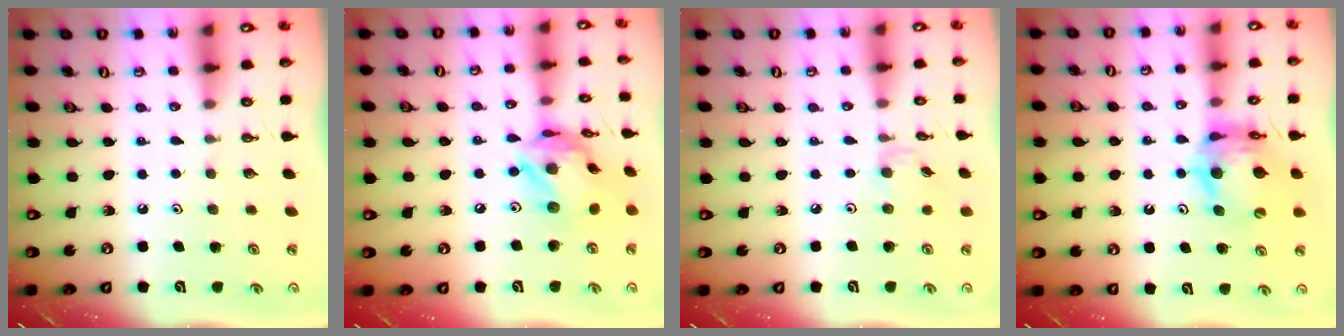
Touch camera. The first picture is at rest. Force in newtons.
{"total": 16.4, "press": 16.3, "slide": 1.7}
{"total": 2.5, "press": 2.5, "slide": 0.4}
{"total": 12.3, "press": 12.3, "slide": 1.4}